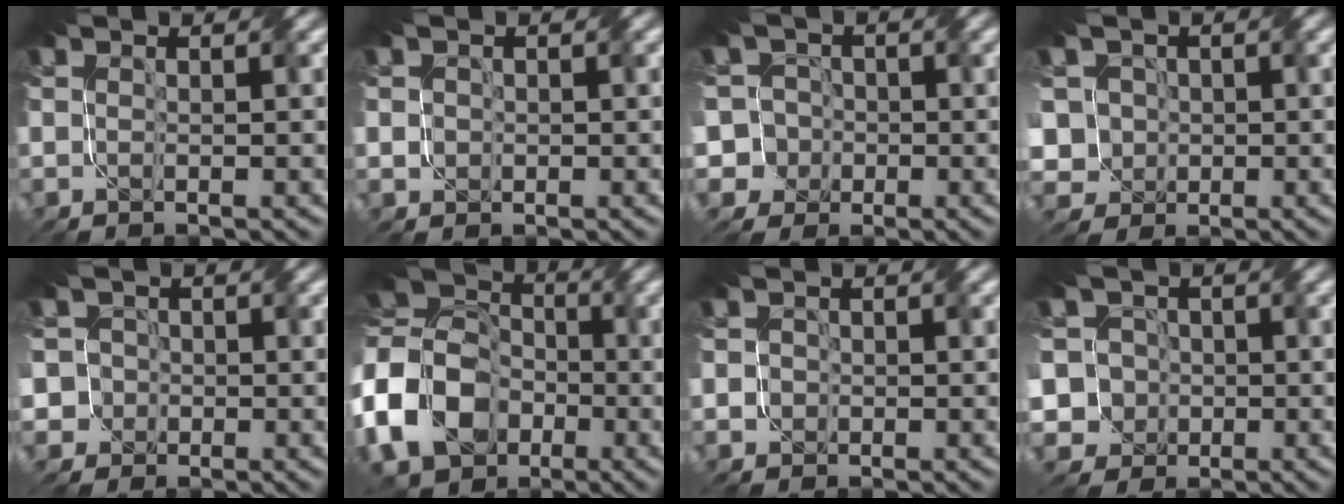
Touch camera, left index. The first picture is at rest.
{"total": 1.1, "force": [0.1, 1.1, 0.4], "torque": [-0.002, 0.009, 0.000]}
{"total": 6.5, "force": [-1.8, 6.2, 0.9], "torque": [-0.023, 0.021, -0.070]}
{"total": 5.9, "force": [0.6, 5.2, 2.6], "torque": [-0.068, 0.026, -0.025]}
{"total": 5.3, "force": [-1.1, 5.0, 1.0], "torque": [-0.025, 0.025, -0.056]}
{"total": 13.7, "force": [-3.9, 10.7, 7.7], "torque": [-0.194, 0.001, -0.090]}
{"total": 1.4, "force": [0.0, 1.3, 0.5], "torque": [0.007, 0.013, -0.012]}
{"total": 7.0, "force": [-0.7, 6.6, 2.2], "torque": [-0.057, 0.028, -0.051]}